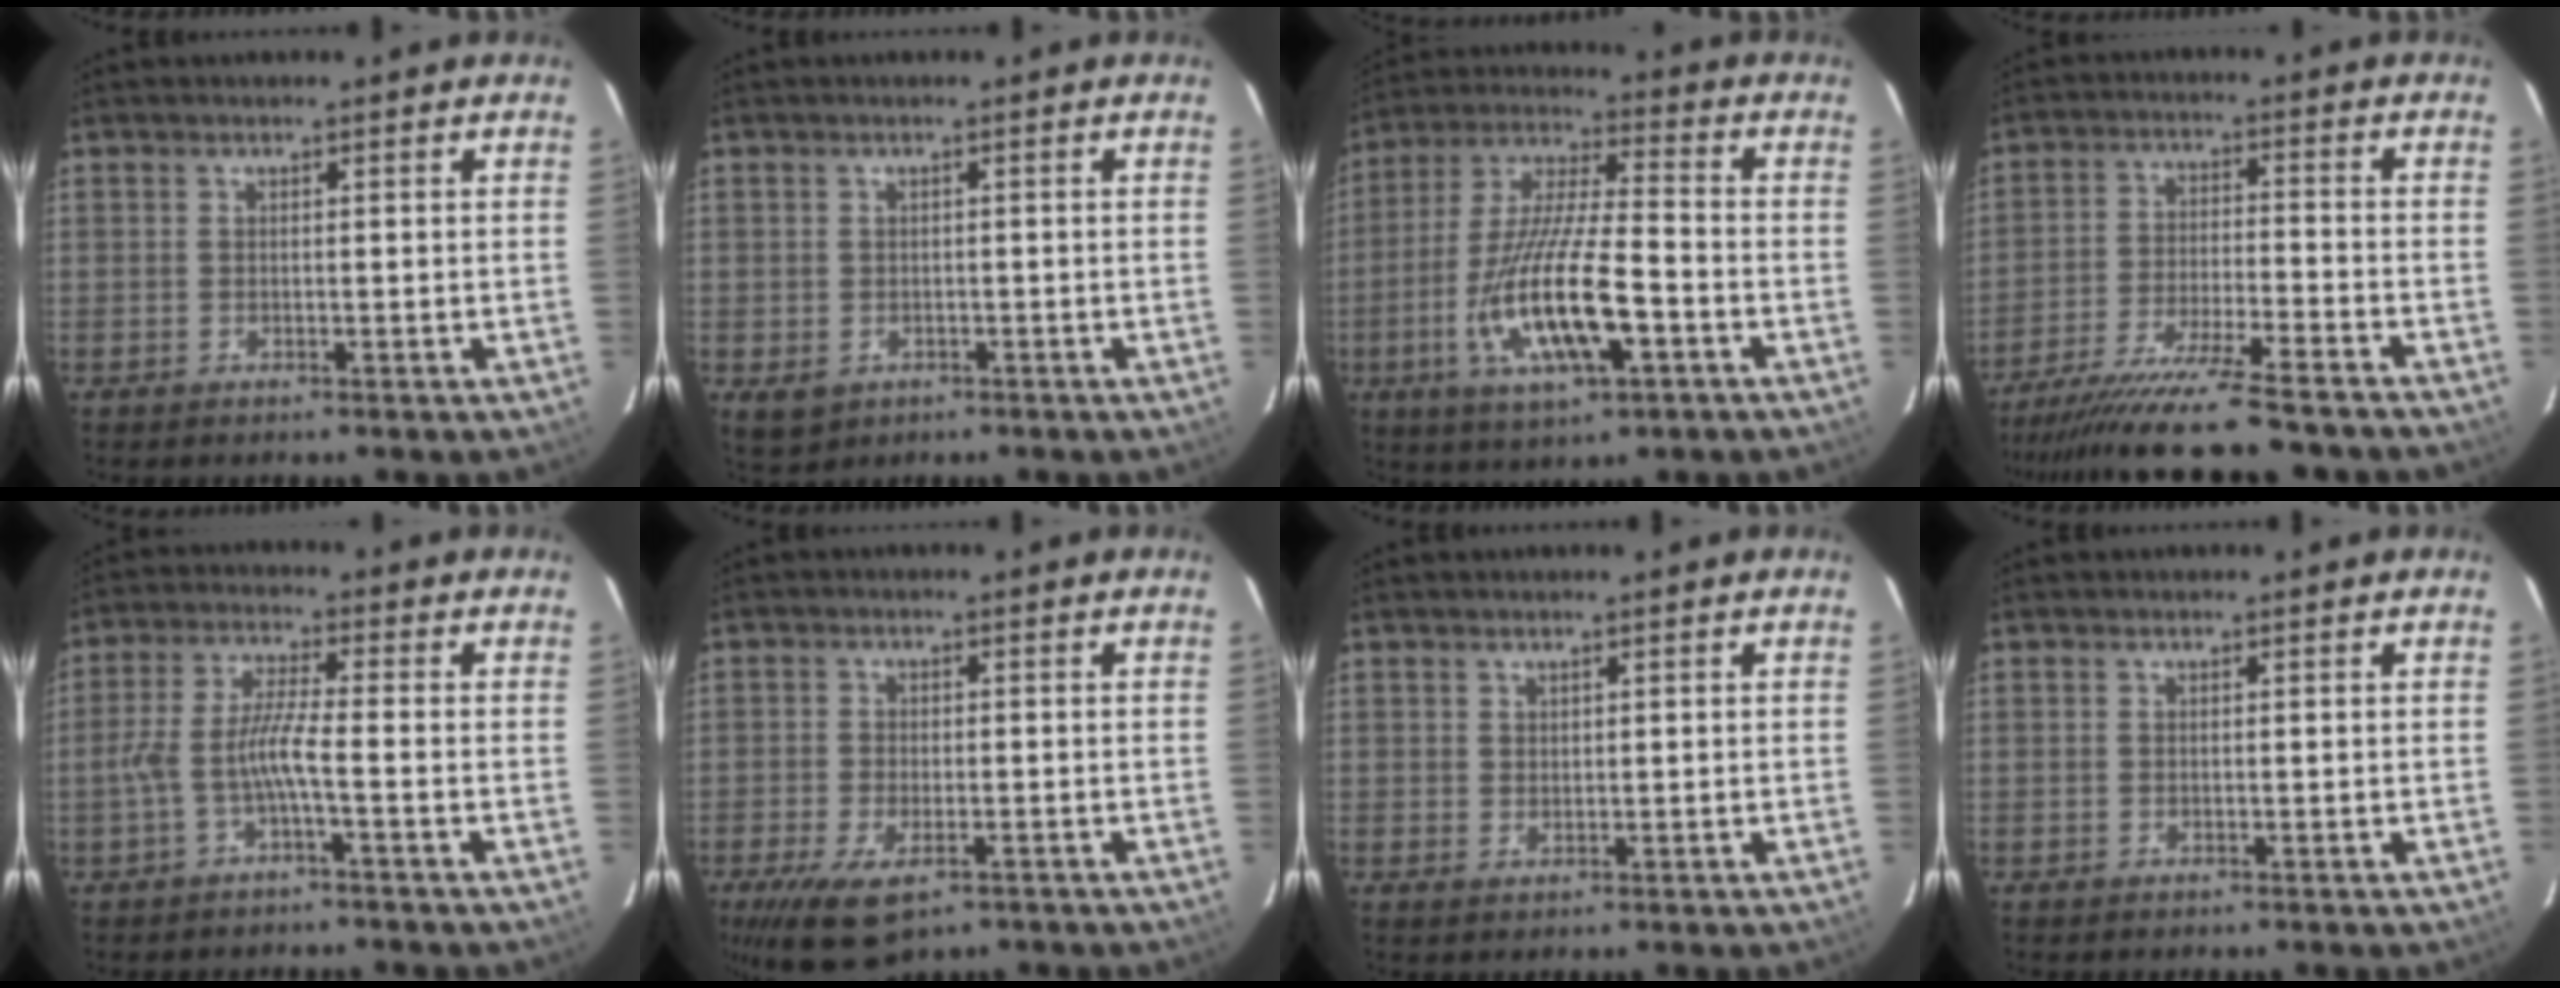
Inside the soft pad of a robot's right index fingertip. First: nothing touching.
{"total": 3.4, "force": [-0.8, 3.1, 1.3], "torque": [-0.027, -0.003, -0.003]}
{"total": 16.6, "force": [-5.7, 4.4, 15.0], "torque": [-0.309, -0.016, -0.104]}
{"total": 18.1, "force": [-16.2, 0.7, 8.0], "torque": [-0.165, -0.038, -0.259]}
{"total": 5.6, "force": [-2.4, 0.0, 5.1], "torque": [-0.117, 0.007, -0.042]}
{"total": 9.8, "force": [-5.6, 4.6, 6.6], "torque": [-0.147, -0.028, -0.093]}
{"total": 0.9, "force": [0.7, 0.5, 0.2], "torque": [-0.001, 0.003, 0.013]}
{"total": 0.0}